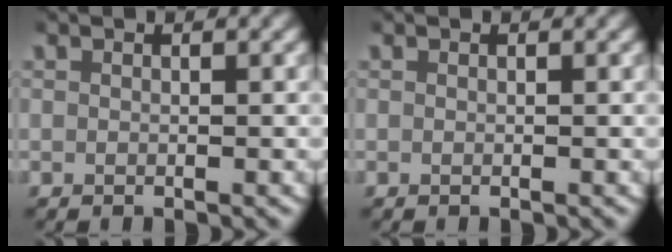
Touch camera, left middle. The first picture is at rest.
{"total": 0.0}